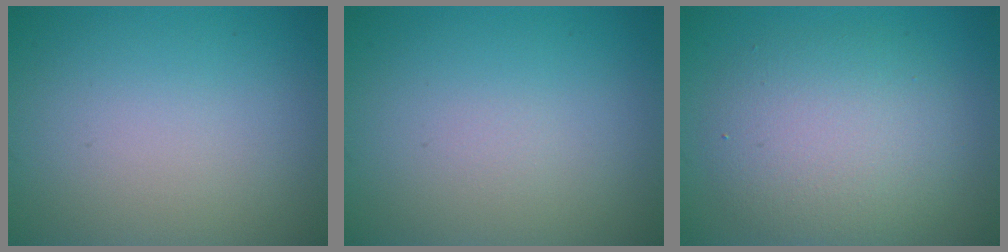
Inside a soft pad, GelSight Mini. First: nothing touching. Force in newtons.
{"total": 0.0}
{"total": 5.5, "press": 5.5, "slide": 0.5}